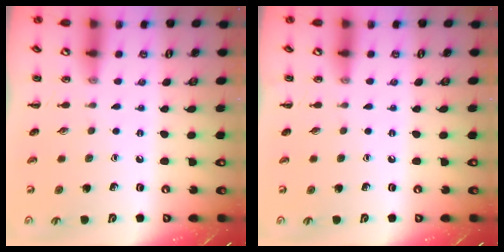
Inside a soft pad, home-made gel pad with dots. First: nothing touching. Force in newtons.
{"total": 0.0}